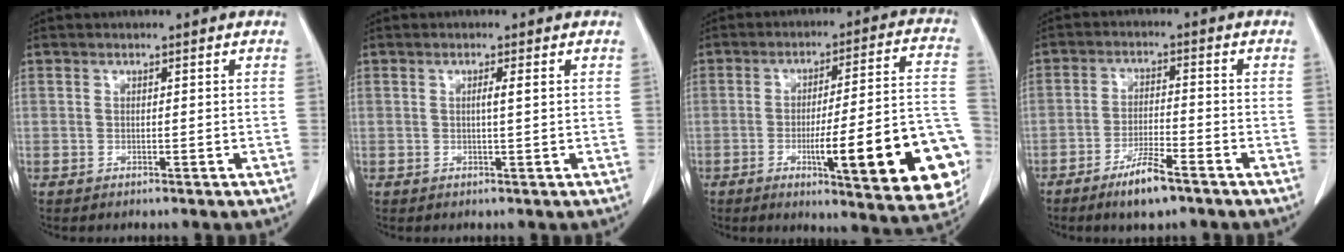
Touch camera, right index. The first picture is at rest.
{"total": 1.3, "force": [0.3, -0.2, 1.2], "torque": [-0.022, 0.001, 0.003]}
{"total": 21.3, "force": [-6.6, 3.0, 20.1], "torque": [-0.190, 0.014, -0.078]}
{"total": 6.2, "force": [-4.2, 1.0, 4.5], "torque": [-0.088, -0.006, -0.072]}